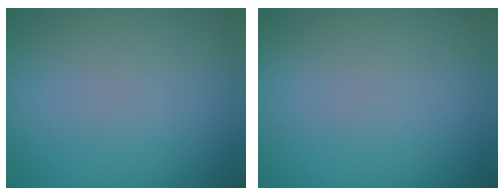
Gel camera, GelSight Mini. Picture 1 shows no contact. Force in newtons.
{"total": 0.0}